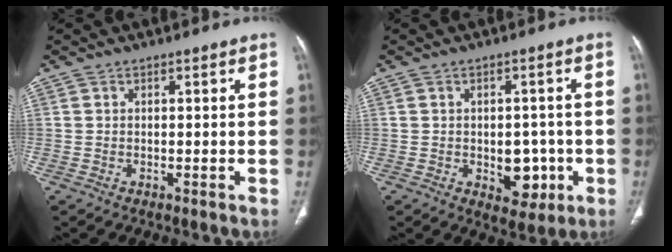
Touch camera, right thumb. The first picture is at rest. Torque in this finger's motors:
{"motor_torque": [2.61, 2.39, 0.59, -0.20, 0.00]}